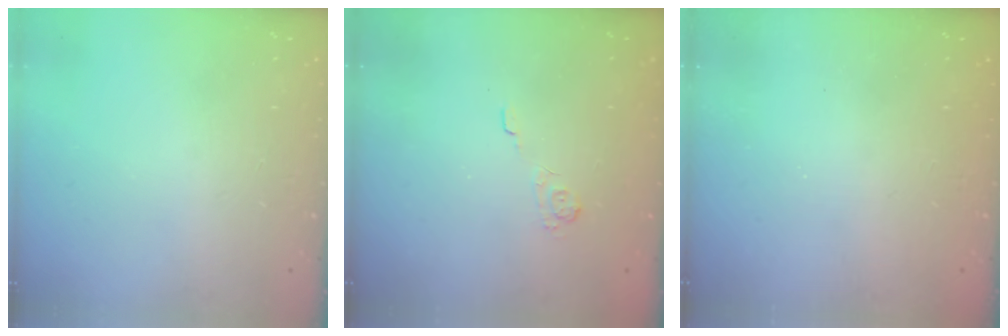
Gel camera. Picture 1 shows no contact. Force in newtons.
{"total": 2.2, "press": 1.7, "slide": 1.4}
{"total": 2.5, "press": 2.4, "slide": 0.8}